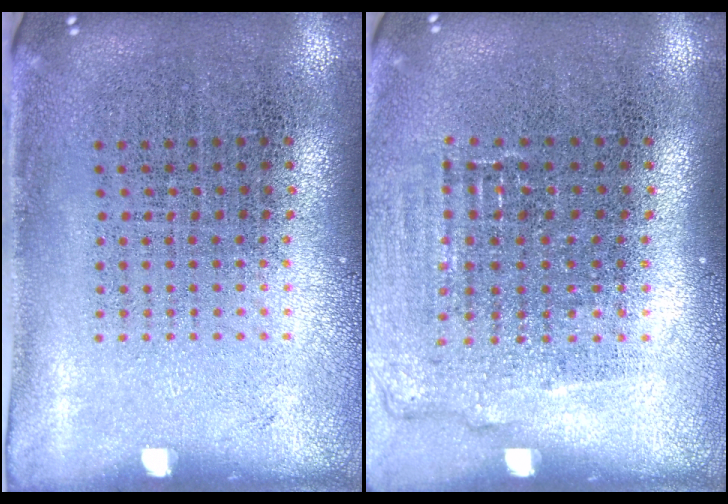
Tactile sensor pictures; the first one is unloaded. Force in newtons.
{"total": 1.1, "press": 1.1, "slide": 0.4}